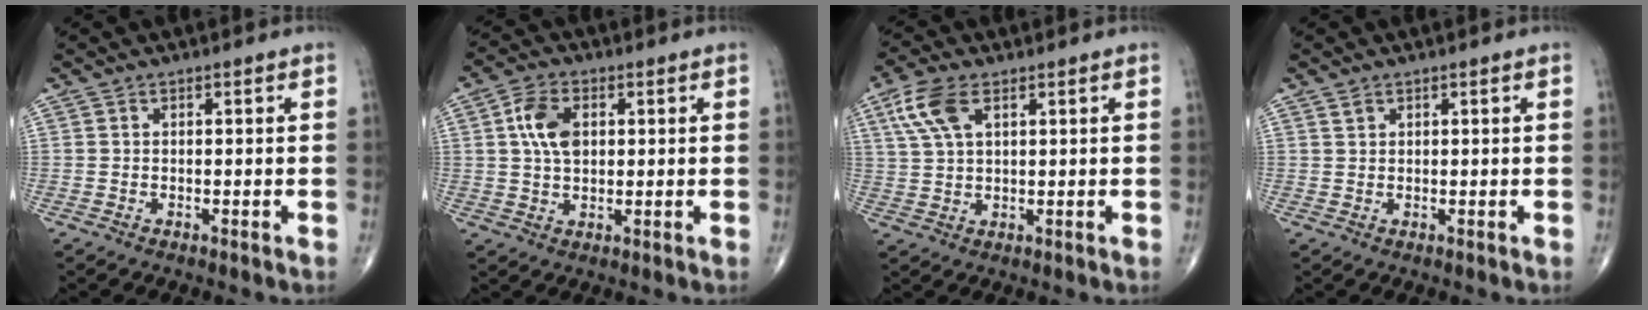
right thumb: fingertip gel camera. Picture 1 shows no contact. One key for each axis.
{"total": 7.2, "fx": 1.7, "fy": 4.5, "fz": 5.4, "tx": -0.097, "ty": 0.001, "tz": 0.028}
{"total": 7.4, "fx": 3.4, "fy": 3.6, "fz": 5.6, "tx": -0.125, "ty": 0.004, "tz": 0.069}
{"total": 1.1, "fx": 0.8, "fy": 0.6, "fz": 0.4, "tx": -0.002, "ty": -0.001, "tz": 0.014}